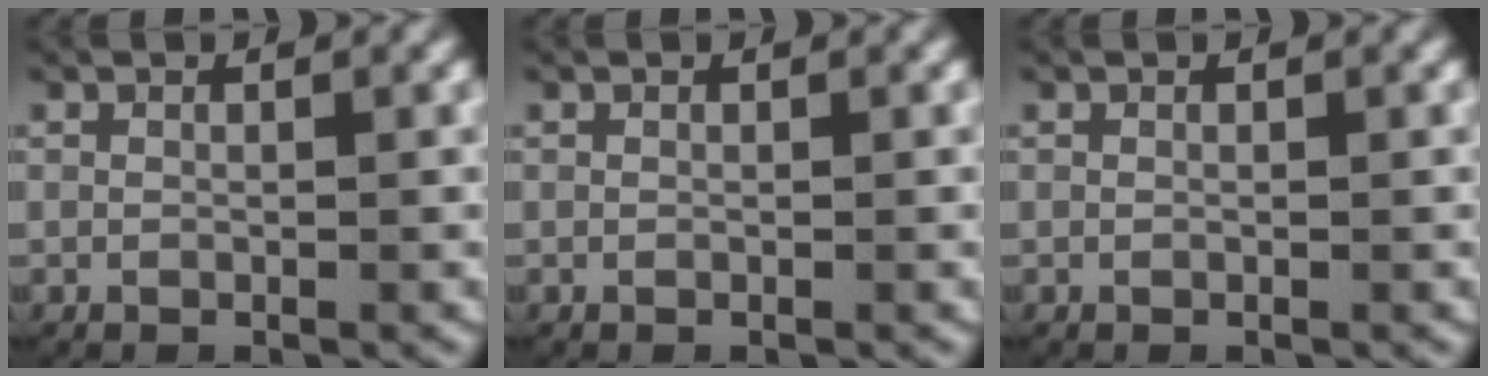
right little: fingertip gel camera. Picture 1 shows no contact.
{"total": 0.0}
{"total": 0.0}